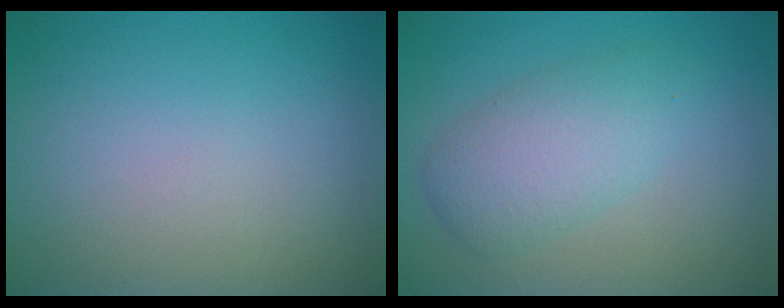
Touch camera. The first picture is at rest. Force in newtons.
{"total": 4.2, "press": 4.2, "slide": 0.1}